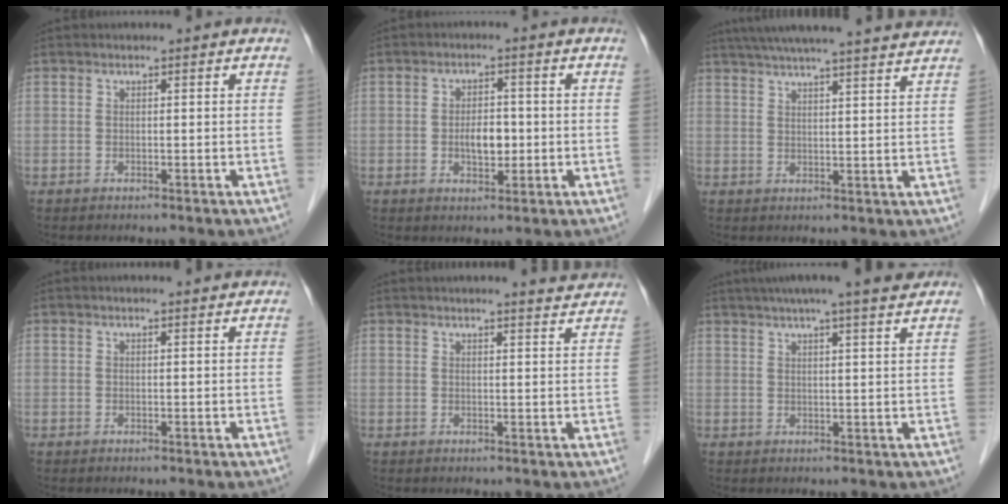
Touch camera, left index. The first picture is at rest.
{"total": 4.1, "force": [-0.6, 2.2, 3.5], "torque": [-0.059, 0.003, -0.006]}
{"total": 21.7, "force": [19.5, 0.4, 9.5], "torque": [-0.156, 0.015, 0.257]}
{"total": 3.3, "force": [3.2, 0.1, 0.8], "torque": [-0.013, 0.011, 0.035]}
{"total": 5.8, "force": [5.6, 0.0, 1.5], "torque": [-0.024, 0.005, 0.055]}
{"total": 12.2, "force": [10.3, -0.1, 6.6], "torque": [-0.106, 0.022, 0.129]}